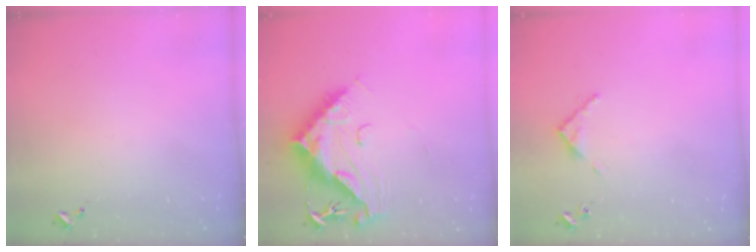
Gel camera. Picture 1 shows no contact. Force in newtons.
{"total": 14.6, "press": 14.5, "slide": 1.5}
{"total": 4.0, "press": 4.0, "slide": 0.5}